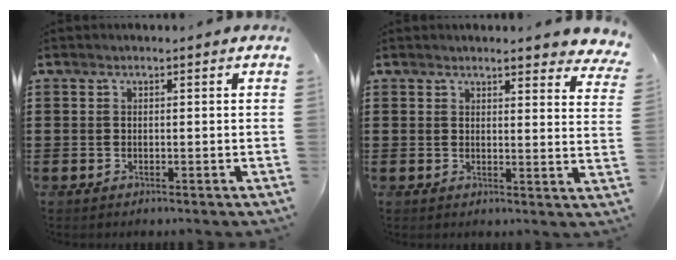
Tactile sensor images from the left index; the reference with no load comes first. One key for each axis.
{"total": 3.8, "fx": 3.5, "fy": 0.1, "fz": 1.5, "tx": -0.033, "ty": -0.016, "tz": 0.061}